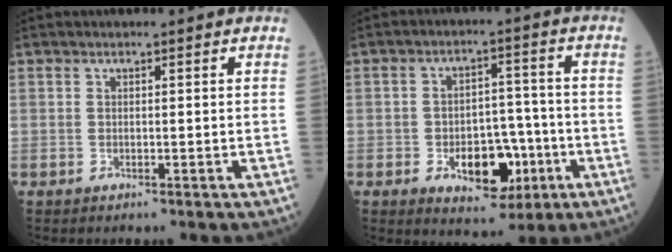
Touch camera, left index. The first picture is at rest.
{"total": 9.2, "force": [-3.5, 5.4, 6.6], "torque": [-0.099, 0.012, -0.045]}